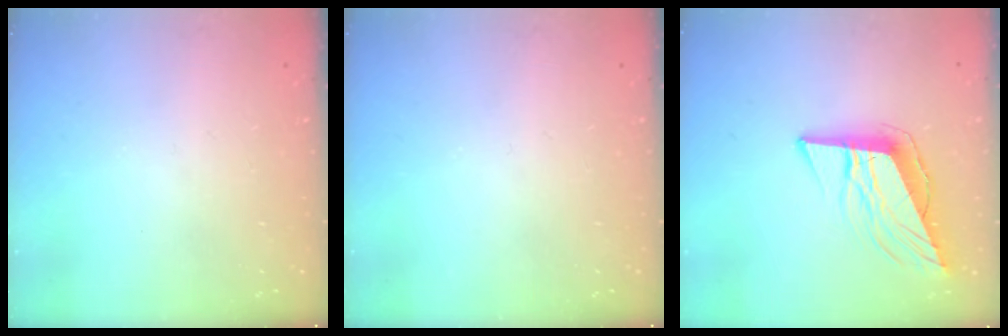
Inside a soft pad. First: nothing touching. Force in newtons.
{"total": 0.0}
{"total": 12.1, "press": 11.5, "slide": 3.6}